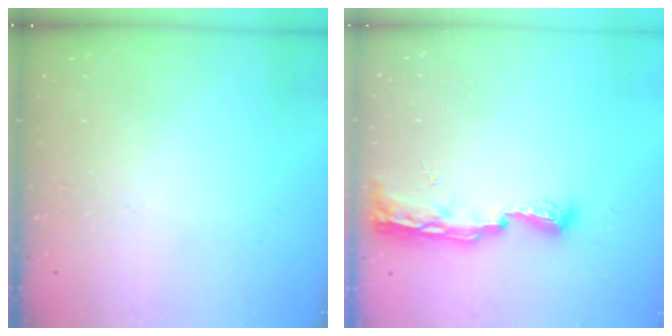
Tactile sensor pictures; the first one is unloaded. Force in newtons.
{"total": 9.3, "press": 9.3, "slide": 0.5}